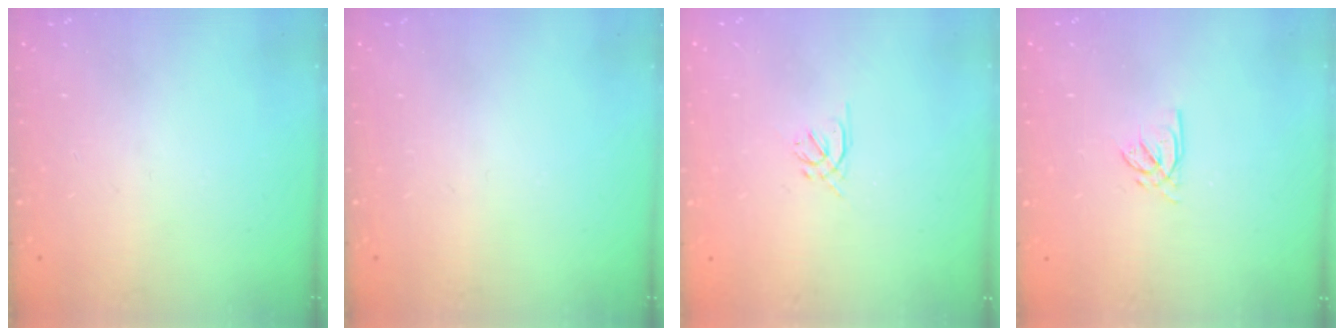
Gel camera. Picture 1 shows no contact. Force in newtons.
{"total": 0.0}
{"total": 1.3, "press": 1.2, "slide": 0.5}
{"total": 2.2, "press": 2.2, "slide": 0.3}